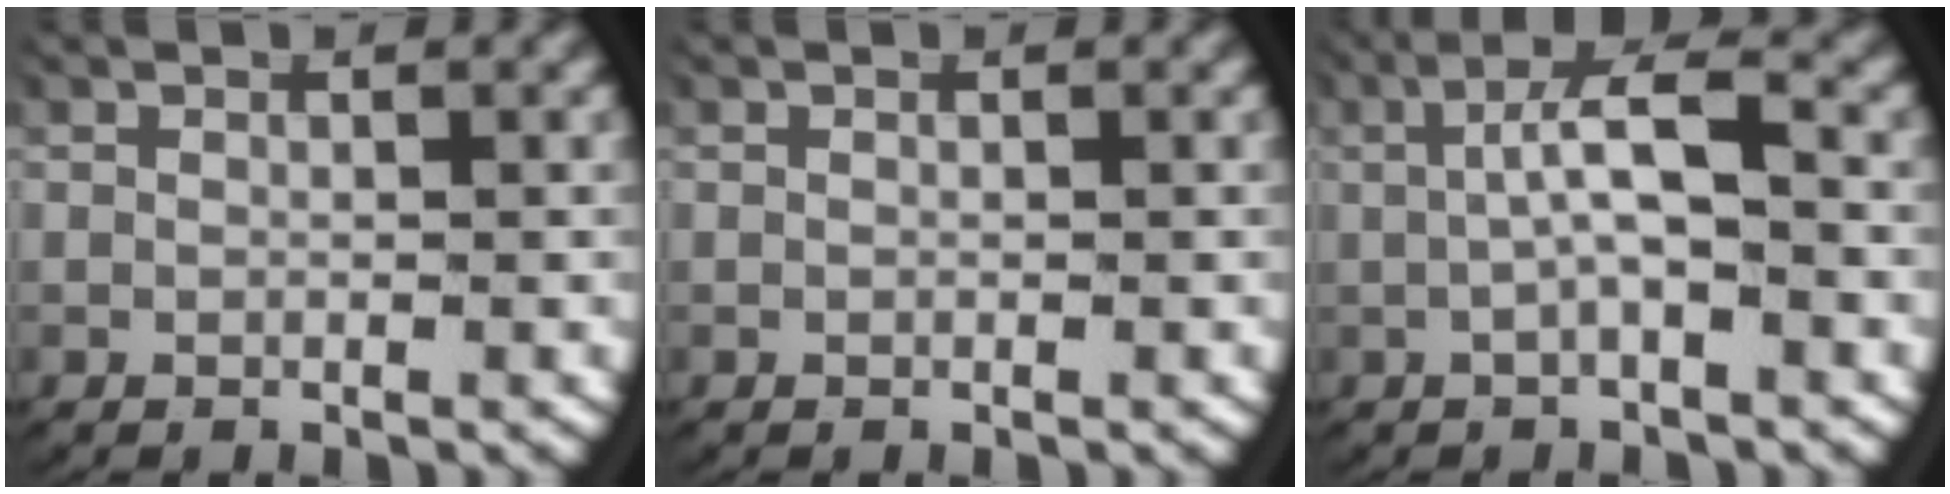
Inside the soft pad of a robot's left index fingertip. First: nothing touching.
{"total": 0.0}
{"total": 4.3, "force": [0.1, 1.4, 4.1], "torque": [-0.067, 0.010, -0.002]}